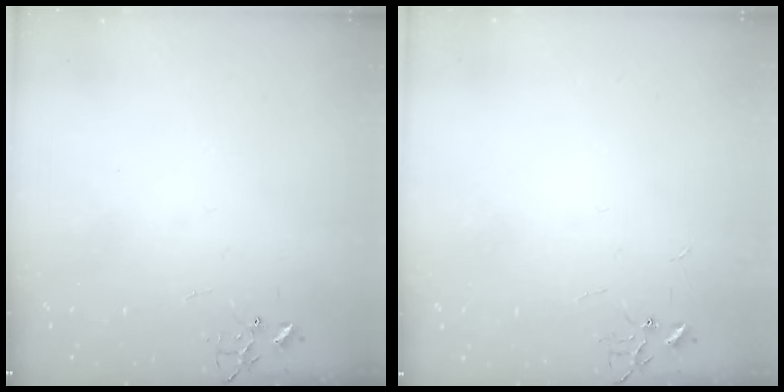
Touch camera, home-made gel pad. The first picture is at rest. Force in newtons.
{"total": 1.8, "press": 1.8, "slide": 0.2}